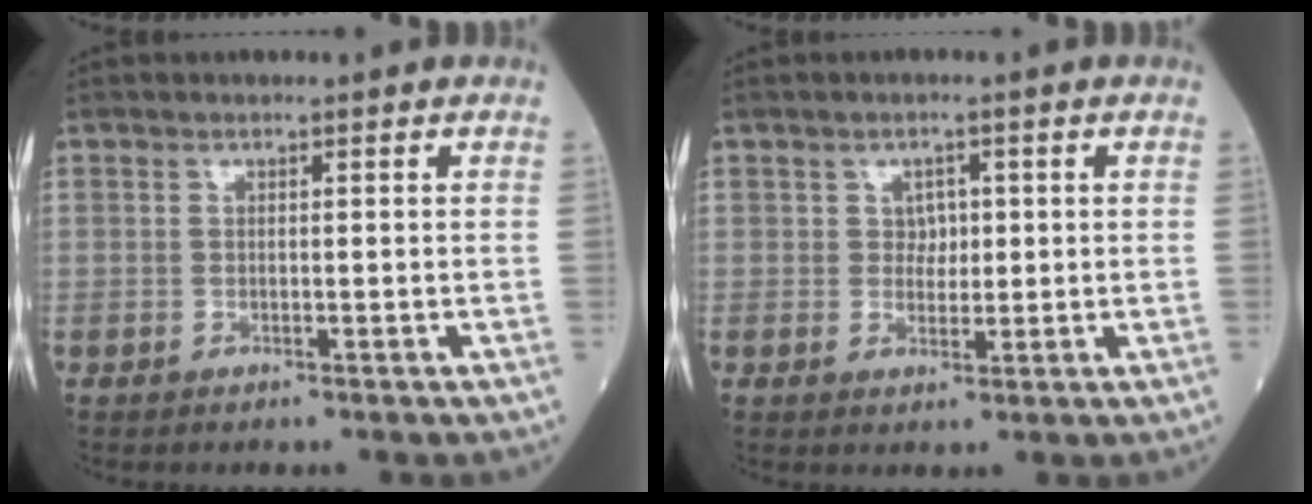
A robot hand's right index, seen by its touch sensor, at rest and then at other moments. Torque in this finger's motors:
{"motor_torque": [-0.10, -0.07, -0.03, -0.01]}